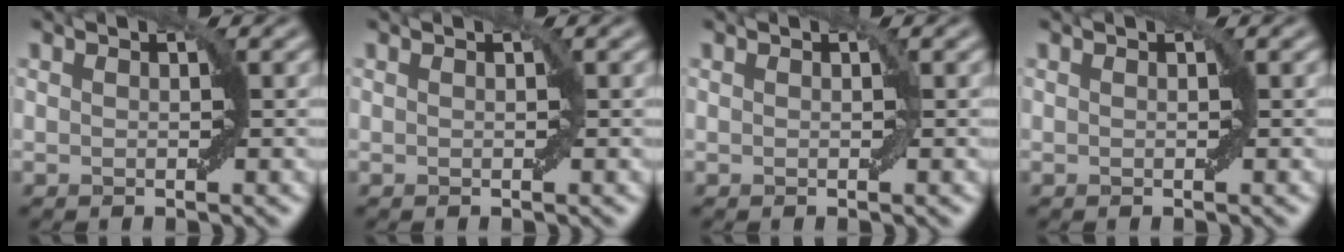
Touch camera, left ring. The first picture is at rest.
{"total": 0.0}
{"total": 0.0}
{"total": 0.0}